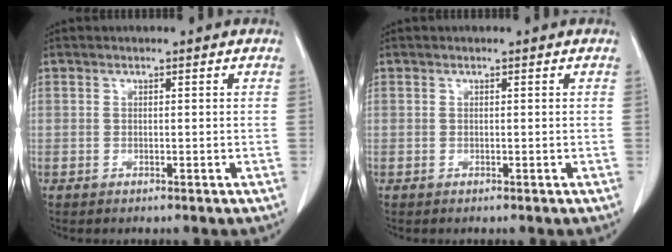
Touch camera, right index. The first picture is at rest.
{"total": 0.0}